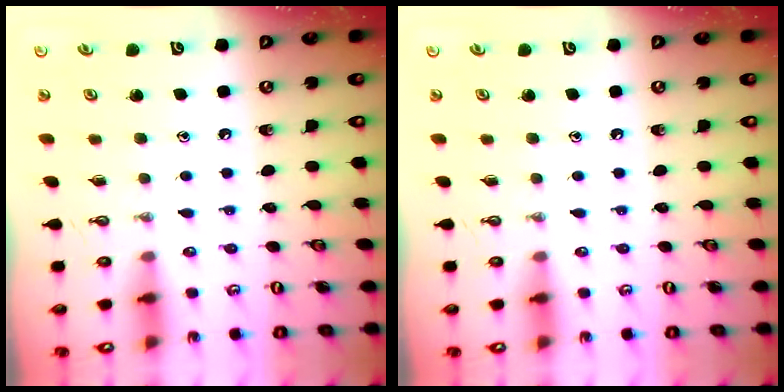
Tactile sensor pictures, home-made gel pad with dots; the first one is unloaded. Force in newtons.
{"total": 0.0}